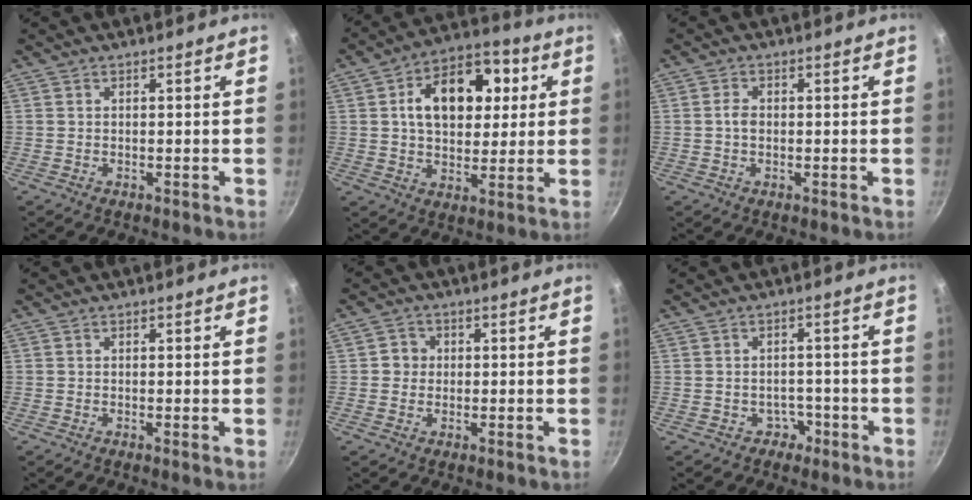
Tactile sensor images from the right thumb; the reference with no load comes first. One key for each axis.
{"total": 16.4, "fx": 4.0, "fy": 10.4, "fz": 12.1, "tx": -0.148, "ty": 0.013, "tz": 0.058}
{"total": 2.3, "fx": -0.1, "fy": 1.7, "fz": 1.6, "tx": -0.027, "ty": 0.005, "tz": -0.004}
{"total": 0.7, "fx": 0.0, "fy": 0.1, "fz": 0.7, "tx": -0.015, "ty": -0.004, "tz": -0.002}
{"total": 2.9, "fx": 0.1, "fy": 2.8, "fz": 0.9, "tx": 0.006, "ty": 0.007, "tz": -0.002}
{"total": 2.6, "fx": -1.4, "fy": 2.2, "fz": 0.5, "tx": 0.011, "ty": 0.016, "tz": -0.022}